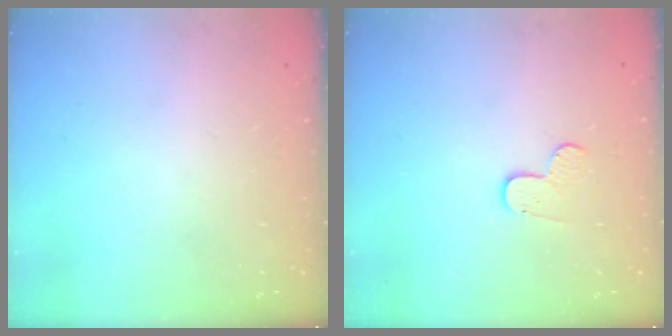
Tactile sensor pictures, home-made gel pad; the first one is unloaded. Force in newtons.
{"total": 3.4, "press": 3.4, "slide": 0.3}